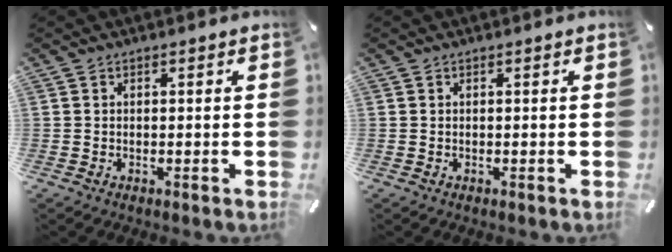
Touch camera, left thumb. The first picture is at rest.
{"total": 0.0}